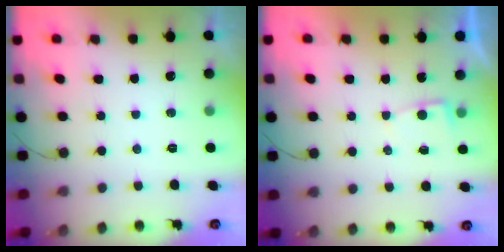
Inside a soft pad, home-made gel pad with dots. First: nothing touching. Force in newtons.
{"total": 1.8, "press": 1.8, "slide": 0.2}